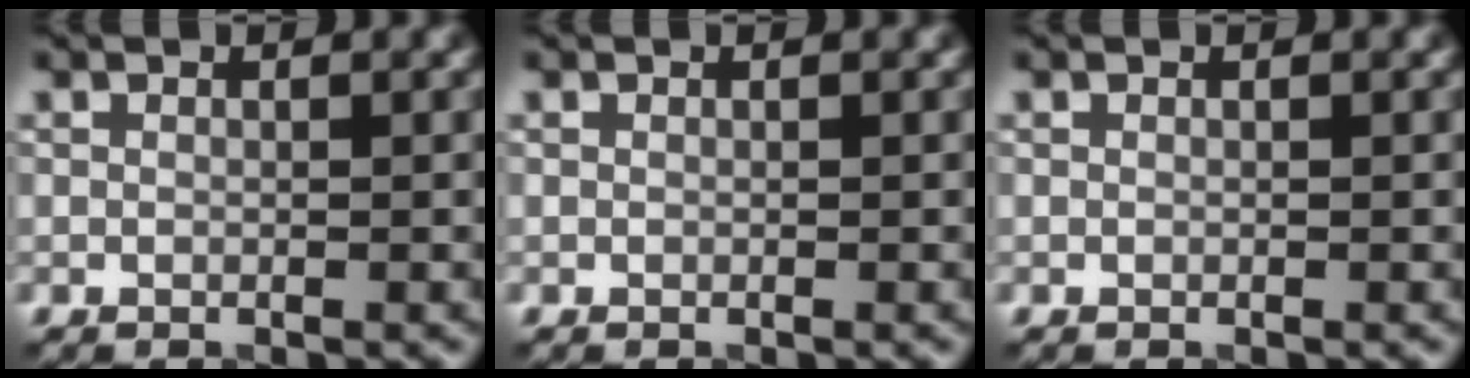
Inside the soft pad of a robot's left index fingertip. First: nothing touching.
{"total": 0.0}
{"total": 0.0}